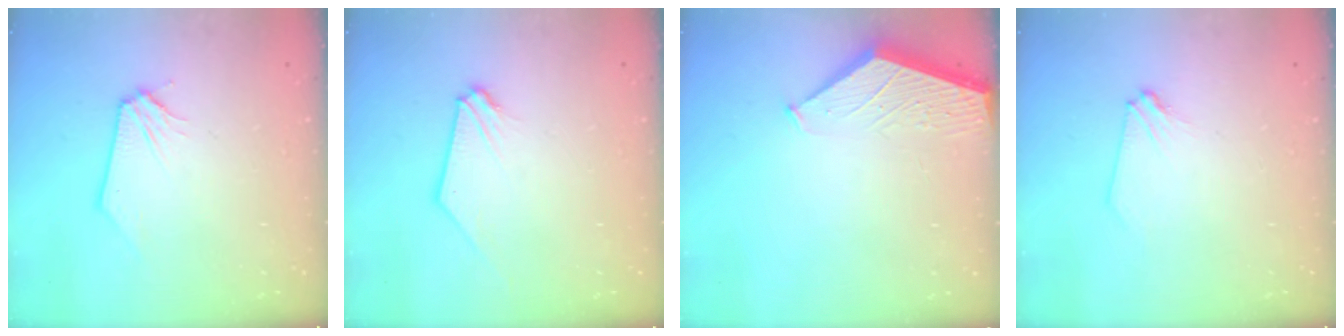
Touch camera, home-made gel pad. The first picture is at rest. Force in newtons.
{"total": 0.7, "press": 0.7, "slide": 0.1}
{"total": 1.8, "press": 1.8, "slide": 0.2}
{"total": 2.4, "press": 2.4, "slide": 0.4}